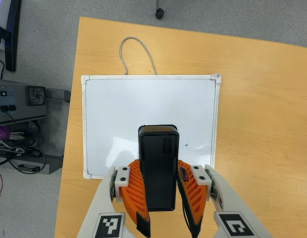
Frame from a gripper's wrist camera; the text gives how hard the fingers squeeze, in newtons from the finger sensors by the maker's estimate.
{"total": 8.2, "left": 7.1, "right": 9.3}